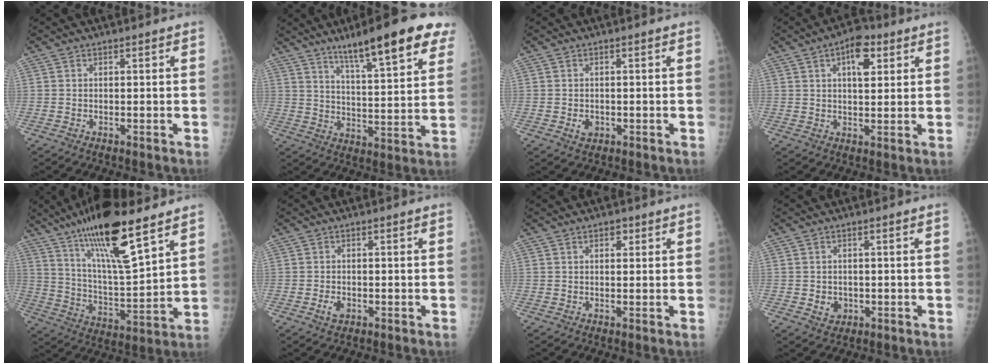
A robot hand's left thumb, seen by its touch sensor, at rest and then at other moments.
{"total": 17.8, "force": [11.5, 2.9, 13.3], "torque": [-0.168, -0.045, 0.172]}
{"total": 2.0, "force": [-0.5, 1.6, 1.1], "torque": [-0.009, 0.002, -0.003]}
{"total": 7.6, "force": [3.3, 3.7, 5.7], "torque": [-0.067, -0.005, 0.046]}
{"total": 19.6, "force": [12.7, 4.1, 14.3], "torque": [-0.240, -0.060, 0.231]}
{"total": 2.3, "force": [-0.7, 1.7, 1.5], "torque": [-0.022, 0.001, -0.009]}
{"total": 1.9, "force": [1.0, 1.1, 1.1], "torque": [-0.008, -0.002, 0.014]}
{"total": 2.8, "force": [-0.5, 2.5, 1.3], "torque": [-0.008, 0.001, 0.002]}